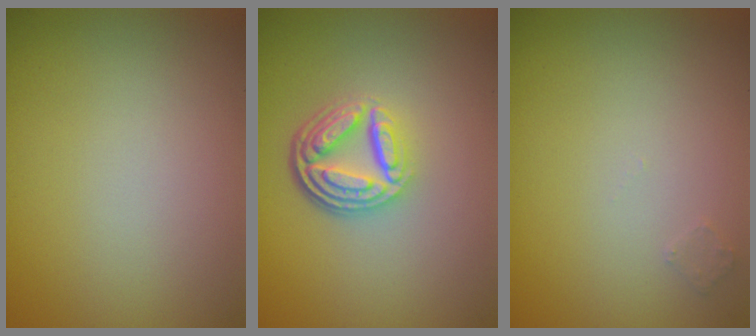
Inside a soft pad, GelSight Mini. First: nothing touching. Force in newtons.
{"total": 5.3, "press": 3.7, "slide": 3.8}
{"total": 0.7, "press": 0.7, "slide": 0.0}